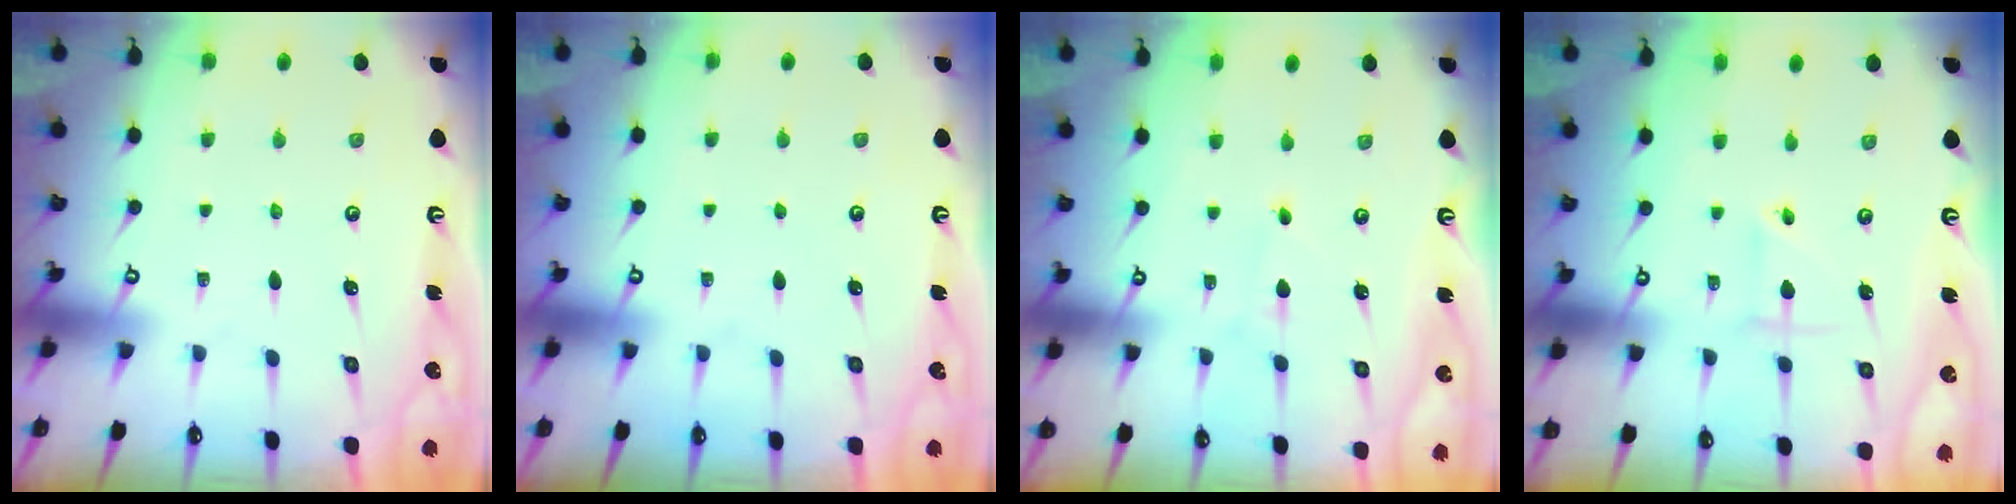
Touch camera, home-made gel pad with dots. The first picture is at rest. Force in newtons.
{"total": 0.0}
{"total": 0.7, "press": 0.7, "slide": 0.0}
{"total": 2.5, "press": 2.5, "slide": 0.2}